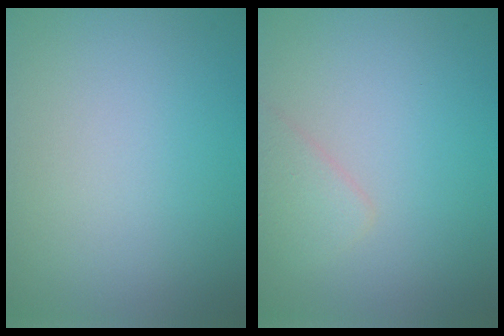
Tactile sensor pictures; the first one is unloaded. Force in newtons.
{"total": 1.6, "press": 1.6, "slide": 0.1}